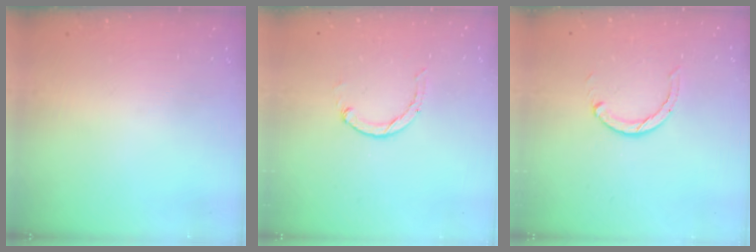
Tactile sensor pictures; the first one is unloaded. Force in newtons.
{"total": 0.8, "press": 0.8, "slide": 0.2}
{"total": 2.0, "press": 2.0, "slide": 0.3}